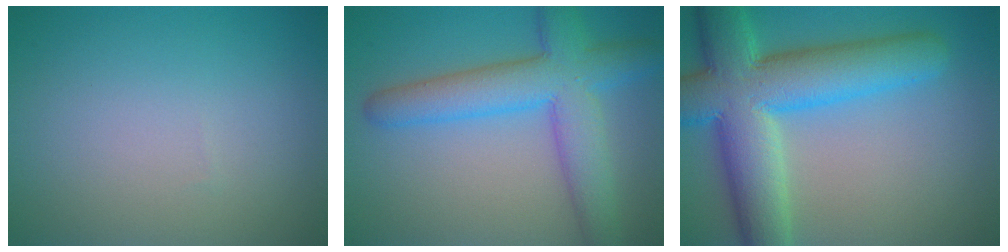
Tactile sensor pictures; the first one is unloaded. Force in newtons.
{"total": 7.4, "press": 7.4, "slide": 0.5}
{"total": 11.2, "press": 11.2, "slide": 0.4}